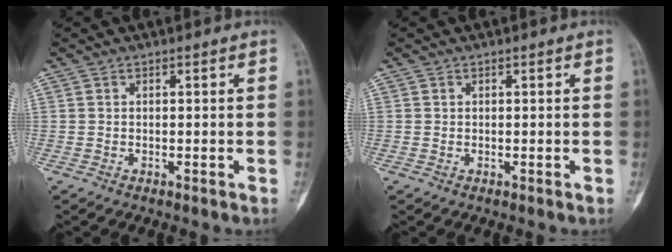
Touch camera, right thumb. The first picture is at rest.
{"total": 0.0}